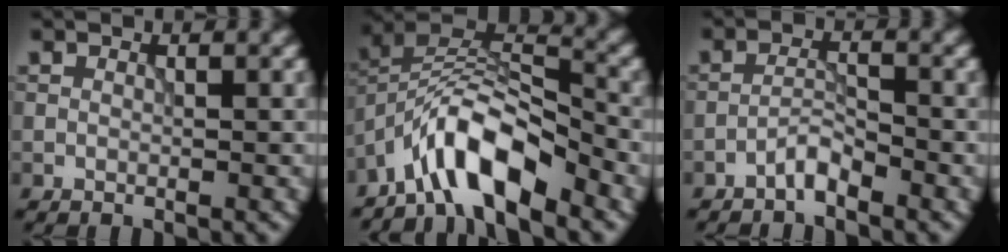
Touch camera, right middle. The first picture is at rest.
{"total": 7.9, "force": [-5.0, 2.7, 5.4], "torque": [-0.085, 0.013, -0.097]}
{"total": 1.8, "force": [-1.5, 0.3, 0.9], "torque": [-0.016, 0.009, -0.033]}